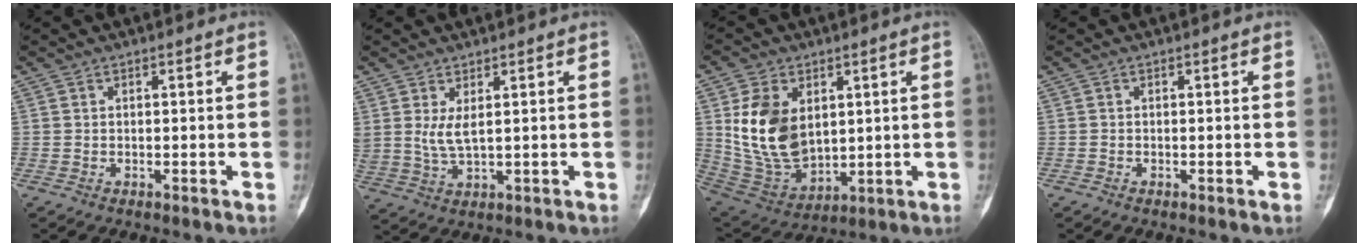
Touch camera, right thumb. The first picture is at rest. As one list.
[{"total": 4.1, "force": [1.5, 1.4, 3.6], "torque": [-0.079, -0.013, 0.042]}, {"total": 15.5, "force": [3.4, 10.3, 11.1], "torque": [-0.186, -0.020, 0.088]}, {"total": 0.0}]